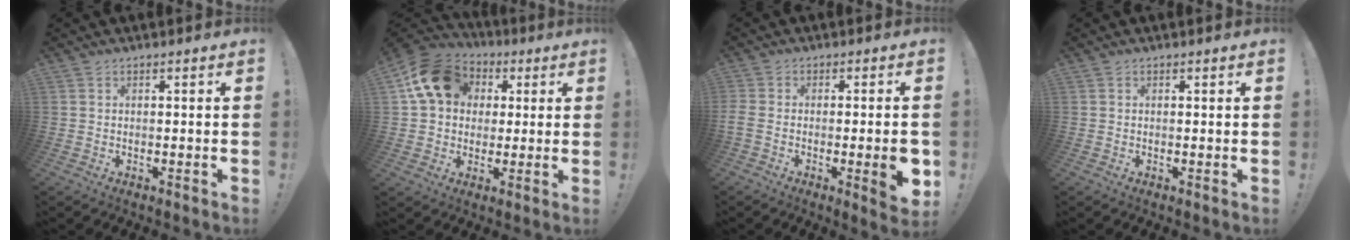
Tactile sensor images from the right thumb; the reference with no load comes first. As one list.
[{"total": 15.1, "force": [5.1, 11.6, 8.2], "torque": [-0.123, -0.007, 0.103]}, {"total": 9.0, "force": [-2.4, 2.1, 8.4], "torque": [-0.129, 0.003, -0.035]}, {"total": 0.0}]